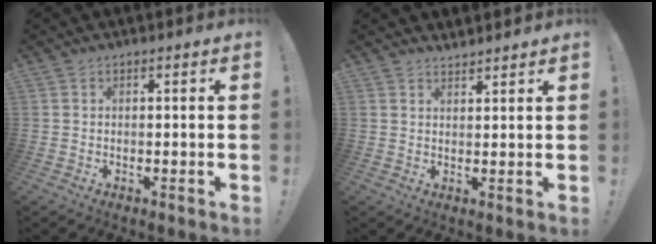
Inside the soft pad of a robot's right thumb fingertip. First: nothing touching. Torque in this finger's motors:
{"motor_torque": [-0.22, -0.03, 0.02, 0.02, 0.00]}